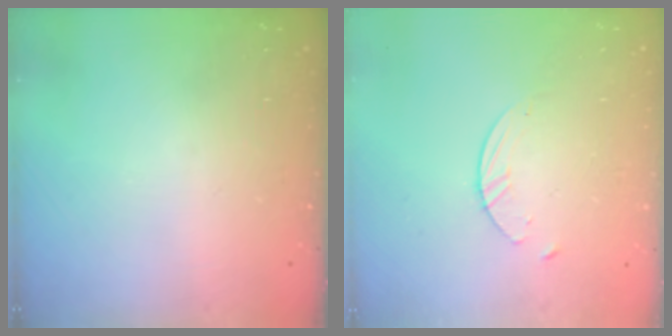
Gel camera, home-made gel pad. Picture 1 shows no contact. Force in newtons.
{"total": 2.7, "press": 2.6, "slide": 0.3}